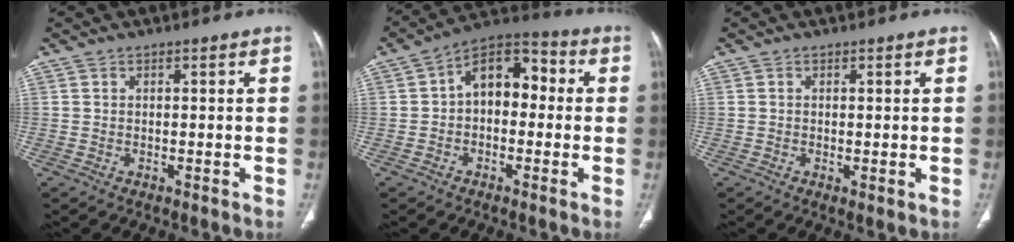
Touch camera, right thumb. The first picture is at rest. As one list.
[{"total": 11.0, "force": [0.4, 7.2, 8.3], "torque": [-0.094, 0.038, -0.011]}, {"total": 1.0, "force": [-0.1, 0.3, 0.9], "torque": [-0.021, -0.007, 0.000]}]